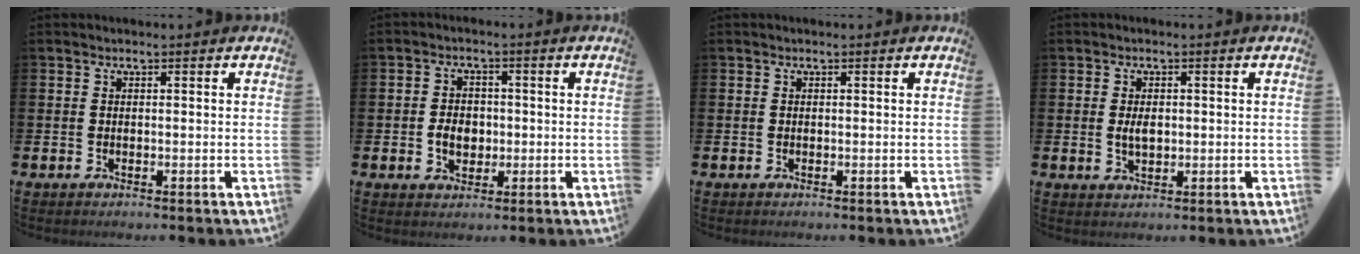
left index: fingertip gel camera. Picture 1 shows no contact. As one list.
[{"total": 3.5, "force": [-0.4, 2.7, 2.2], "torque": [-0.027, 0.000, -0.015]}, {"total": 0.0}, {"total": 2.3, "force": [0.2, 1.3, 1.9], "torque": [-0.027, 0.001, 0.000]}]